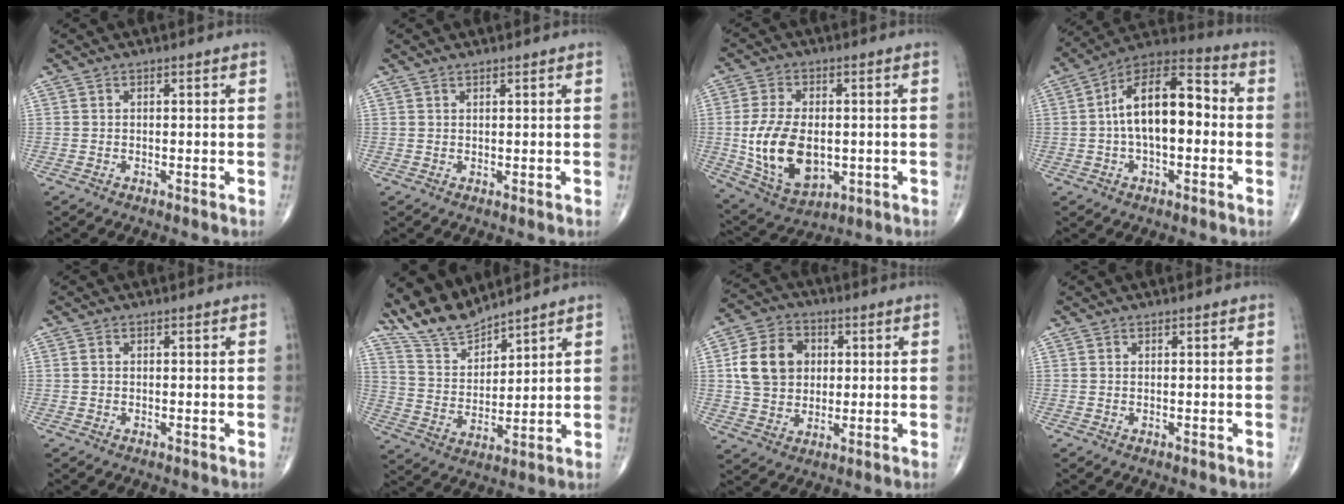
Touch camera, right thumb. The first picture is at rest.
{"total": 0.6, "force": [0.6, 0.1, 0.1], "torque": [-0.003, -0.006, 0.011]}
{"total": 15.3, "force": [-1.3, 9.3, 12.1], "torque": [-0.214, -0.009, -0.004]}
{"total": 16.1, "force": [0.1, 8.2, 13.9], "torque": [-0.218, 0.043, -0.012]}
{"total": 0.7, "force": [0.1, 0.5, 0.4], "torque": [-0.010, 0.002, 0.002]}
{"total": 9.4, "force": [8.9, 2.0, 2.1], "torque": [-0.032, -0.051, 0.189]}
{"total": 12.4, "force": [2.1, 9.9, 7.1], "torque": [-0.103, 0.007, 0.036]}
{"total": 0.0}